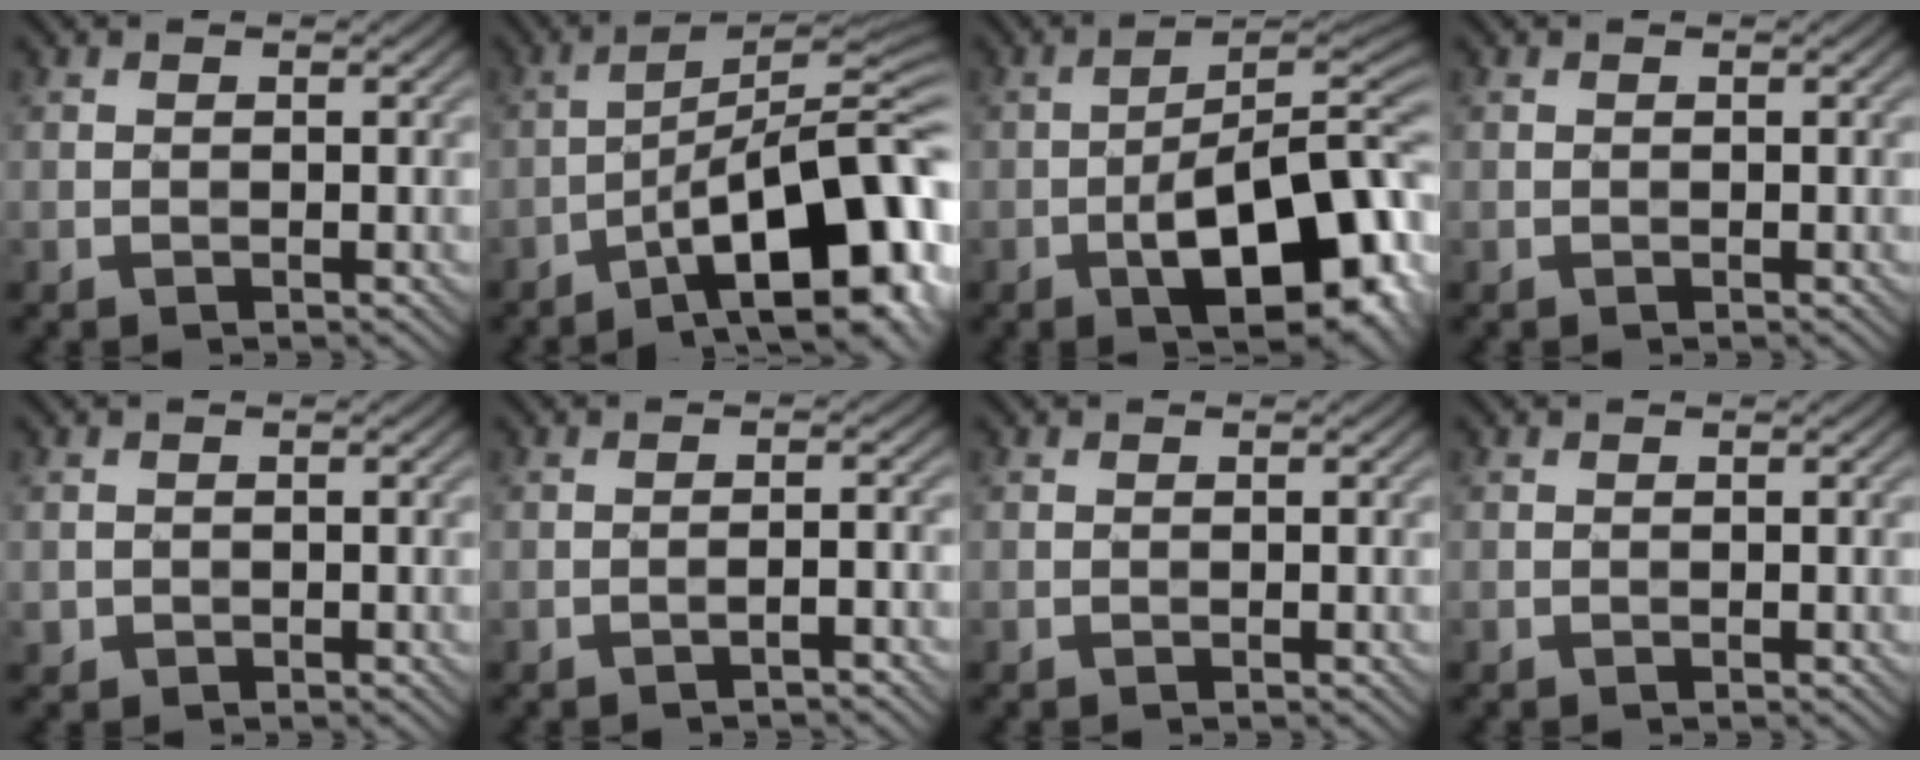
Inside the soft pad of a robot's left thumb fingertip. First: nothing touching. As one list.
[{"total": 15.0, "force": [-7.2, 4.6, 12.3], "torque": [-0.166, 0.010, -0.108]}, {"total": 16.7, "force": [-5.9, 7.2, 13.8], "torque": [-0.187, -0.011, -0.092]}, {"total": 0.0}, {"total": 0.8, "force": [-0.2, 0.8, 0.1], "torque": [-0.002, -0.009, -0.003]}, {"total": 1.6, "force": [-1.2, 0.1, 1.1], "torque": [-0.015, 0.010, -0.024]}, {"total": 0.0}, {"total": 0.0}]